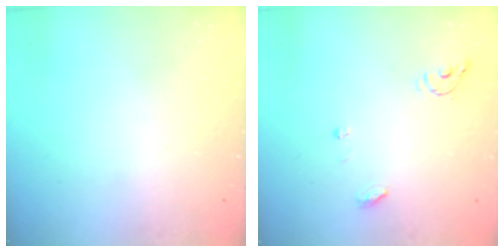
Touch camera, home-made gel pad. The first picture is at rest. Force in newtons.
{"total": 5.2, "press": 5.2, "slide": 0.0}